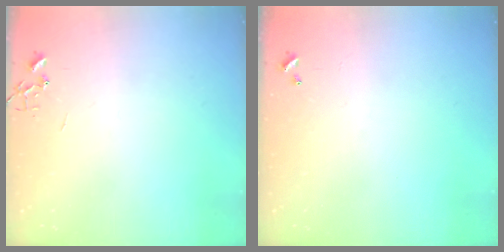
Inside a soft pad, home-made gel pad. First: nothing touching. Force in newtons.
{"total": 0.0}